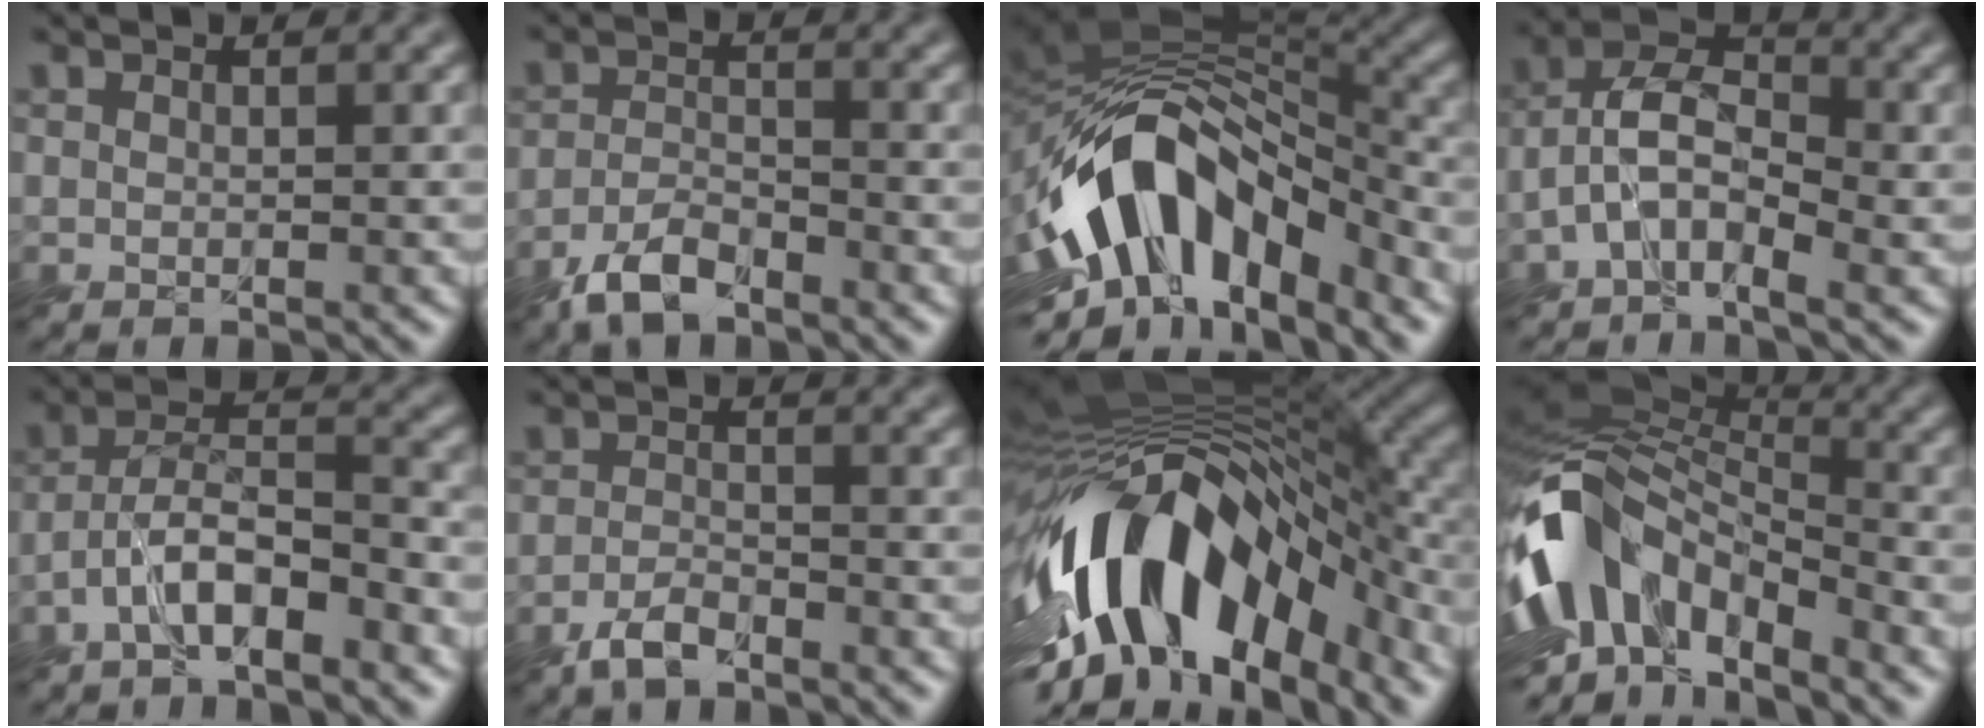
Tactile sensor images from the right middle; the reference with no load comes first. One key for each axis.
{"total": 4.6, "fx": -3.9, "fy": 1.4, "fz": 2.0, "tx": -0.032, "ty": -0.004, "tz": -0.086}
{"total": 12.0, "fx": -6.6, "fy": 6.4, "fz": 7.8, "tx": -0.119, "ty": 0.014, "tz": -0.127}
{"total": 6.0, "fx": -2.2, "fy": 3.2, "fz": 4.5, "tx": -0.087, "ty": 0.015, "tz": -0.058}
{"total": 5.8, "fx": -3.8, "fy": 1.7, "fz": 4.0, "tx": -0.071, "ty": 0.012, "tz": -0.079}
{"total": 3.2, "fx": -2.8, "fy": 1.0, "fz": 1.2, "tx": -0.020, "ty": -0.001, "tz": -0.063}
{"total": 14.6, "fx": -7.2, "fy": 6.9, "fz": 10.6, "tx": -0.174, "ty": 0.021, "tz": -0.134}
{"total": 10.7, "fx": -5.6, "fy": 5.8, "fz": 6.9, "tx": -0.129, "ty": 0.000, "tz": -0.115}